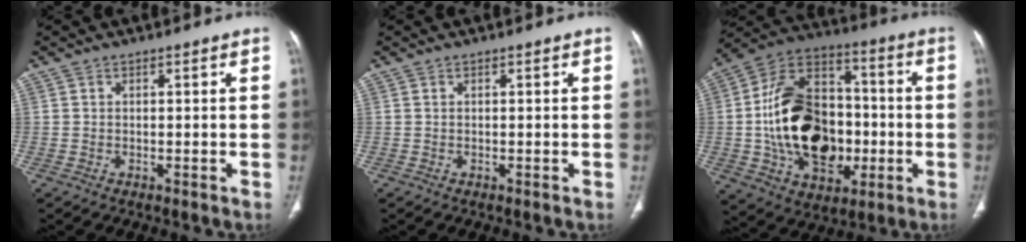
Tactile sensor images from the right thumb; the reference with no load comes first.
{"total": 0.0}
{"total": 25.8, "force": [-2.8, 17.5, 18.8], "torque": [-0.294, 0.026, -0.035]}